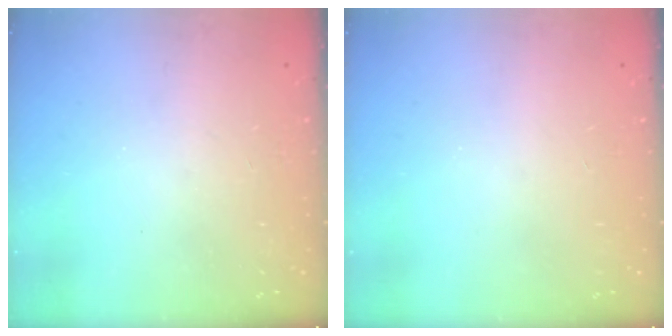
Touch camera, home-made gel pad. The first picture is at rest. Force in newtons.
{"total": 0.0}